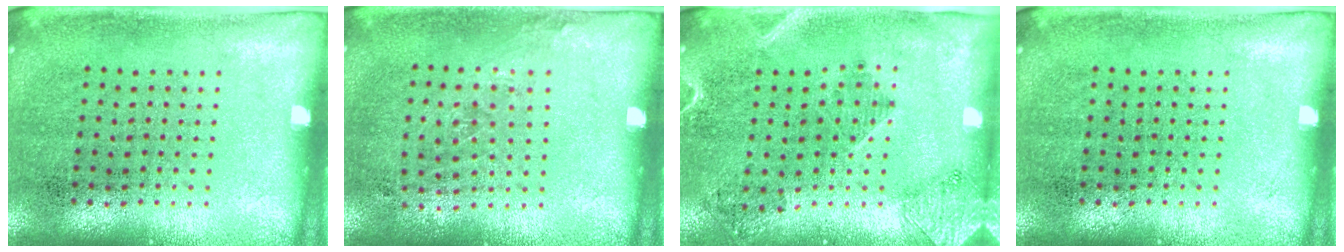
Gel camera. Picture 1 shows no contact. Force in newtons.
{"total": 0.9, "press": 0.7, "slide": 0.6}
{"total": 1.9, "press": 1.6, "slide": 1.0}
{"total": 0.0}